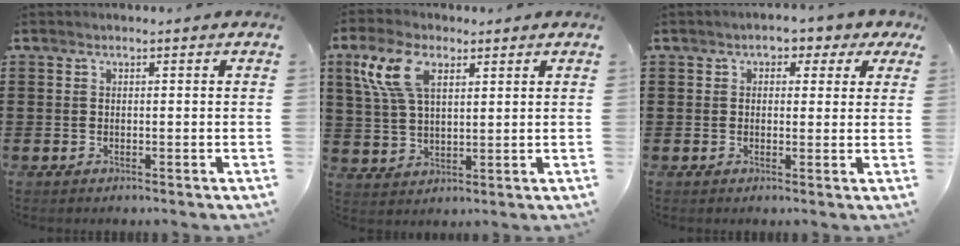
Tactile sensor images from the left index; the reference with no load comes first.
{"total": 9.0, "force": [4.5, 4.5, 6.4], "torque": [-0.147, 0.014, 0.082]}
{"total": 2.6, "force": [1.2, 1.8, 1.5], "torque": [-0.030, 0.007, 0.017]}